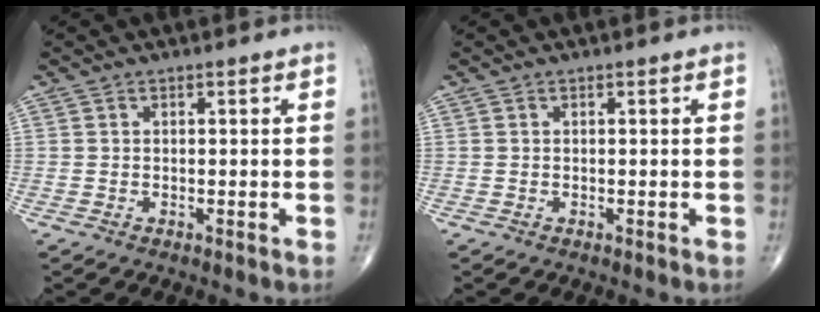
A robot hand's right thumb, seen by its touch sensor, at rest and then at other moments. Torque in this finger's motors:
{"motor_torque": [0.00, 0.00, 0.00, 0.00, 0.01]}